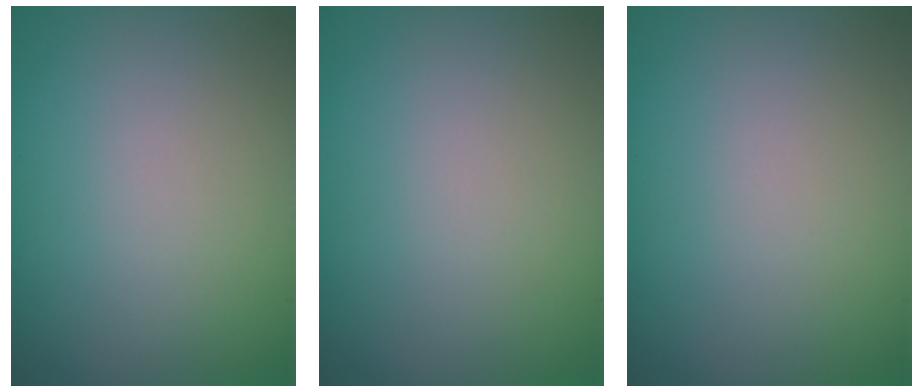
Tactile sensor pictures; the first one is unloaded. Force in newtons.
{"total": 0.0}
{"total": 0.0}